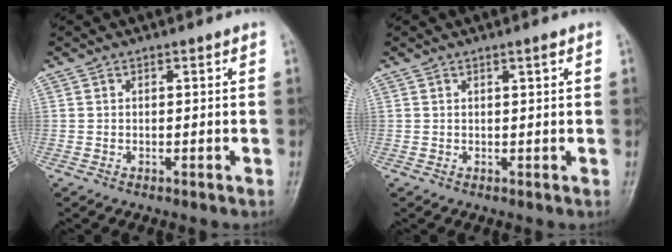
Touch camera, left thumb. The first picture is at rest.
{"total": 1.0, "force": [0.6, 0.0, 0.7], "torque": [-0.011, -0.003, 0.010]}